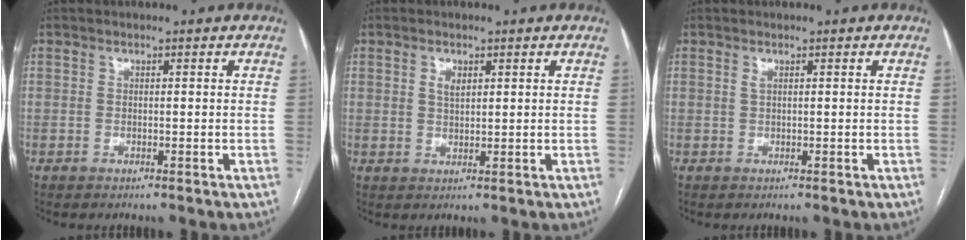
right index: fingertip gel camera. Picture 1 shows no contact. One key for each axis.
{"total": 2.1, "fx": 0.9, "fy": 1.1, "fz": 1.5, "tx": -0.029, "ty": 0.002, "tz": 0.019}
{"total": 0.6, "fx": 0.3, "fy": 0.1, "fz": 0.5, "tx": -0.015, "ty": -0.001, "tz": 0.008}